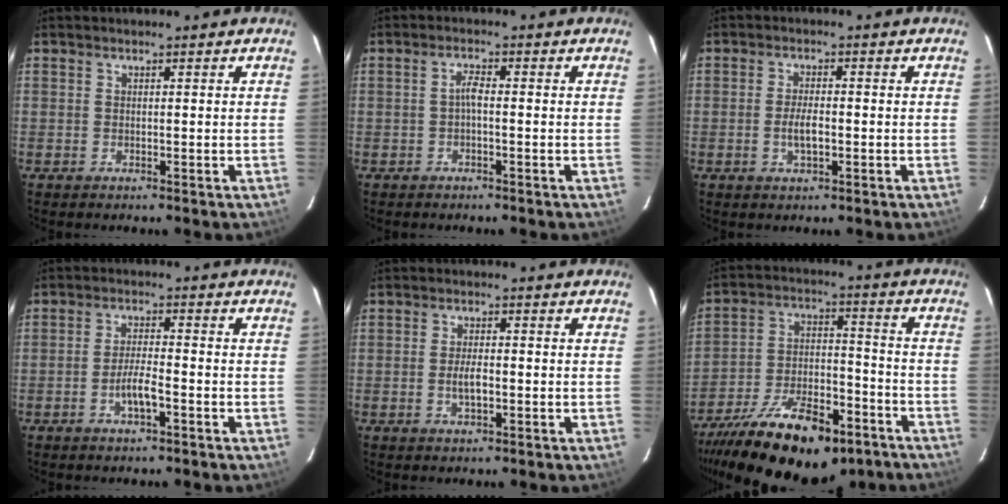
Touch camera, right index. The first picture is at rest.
{"total": 1.8, "force": [-0.6, 0.3, 1.6], "torque": [-0.033, 0.007, -0.012]}
{"total": 3.4, "force": [-1.0, 1.1, 3.1], "torque": [-0.060, -0.004, -0.016]}
{"total": 4.2, "force": [-2.1, 0.8, 3.5], "torque": [-0.071, -0.001, -0.038]}
{"total": 3.1, "force": [-0.8, 1.1, 2.7], "torque": [-0.053, -0.004, -0.014]}
{"total": 23.7, "force": [-16.4, 9.8, 14.0], "torque": [-0.260, -0.018, -0.247]}